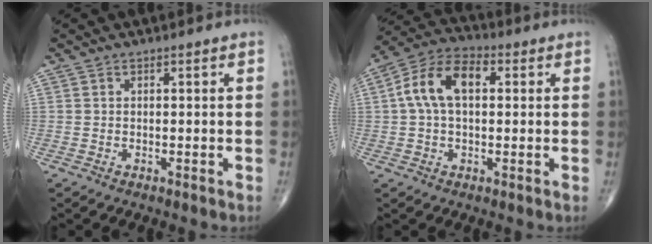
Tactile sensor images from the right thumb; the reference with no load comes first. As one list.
[{"total": 11.0, "force": [1.8, 6.4, 8.8], "torque": [-0.167, 0.031, 0.024]}]